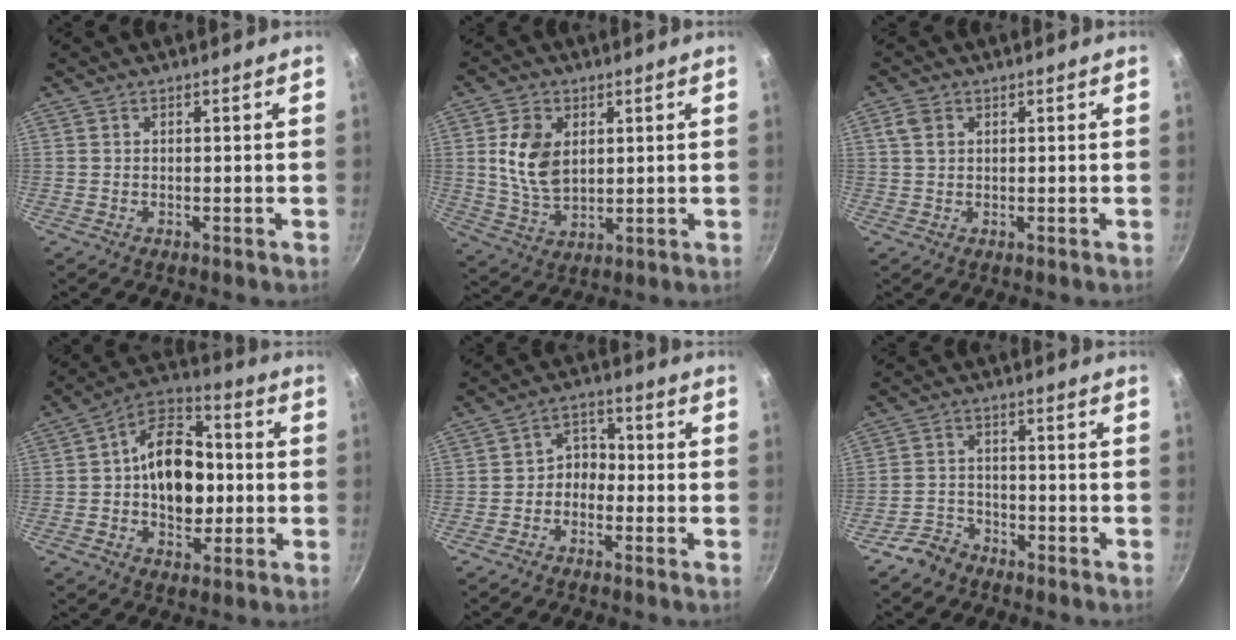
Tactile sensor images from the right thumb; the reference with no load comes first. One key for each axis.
{"total": 9.9, "fx": 2.2, "fy": 6.6, "fz": 7.0, "tx": -0.118, "ty": -0.017, "tz": 0.047}
{"total": 2.9, "fx": 0.9, "fy": 2.2, "fz": 1.6, "tx": -0.024, "ty": 0.000, "tz": 0.015}
{"total": 15.1, "fx": -0.3, "fy": 10.3, "fz": 11.1, "tx": -0.129, "ty": 0.029, "tz": -0.020}
{"total": 2.2, "fx": -1.0, "fy": 1.6, "fz": 1.1, "tx": -0.010, "ty": 0.017, "tz": -0.022}
{"total": 4.8, "fx": -3.7, "fy": 2.9, "fz": 0.9, "tx": -0.010, "ty": 0.042, "tz": -0.070}